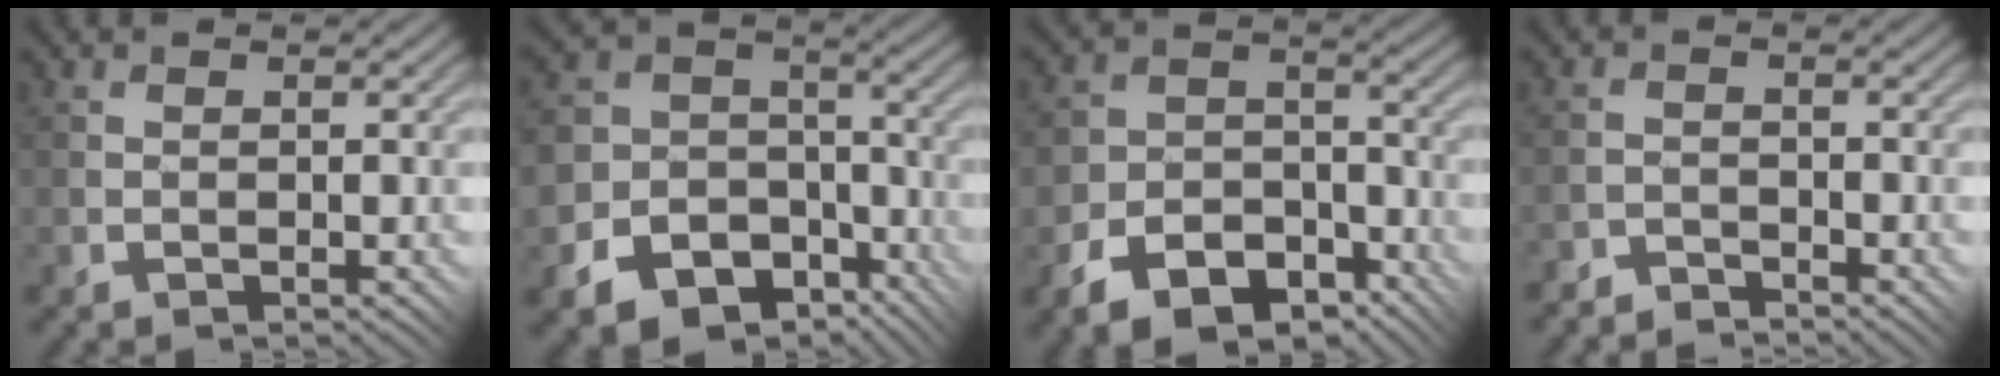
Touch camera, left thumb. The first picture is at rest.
{"total": 14.7, "force": [-8.4, 10.9, 5.1], "torque": [-0.127, -0.047, -0.127]}
{"total": 9.7, "force": [-6.4, 5.8, 4.5], "torque": [-0.089, -0.013, -0.118]}
{"total": 2.4, "force": [-2.4, 0.2, -0.1], "torque": [0.008, 0.011, -0.050]}